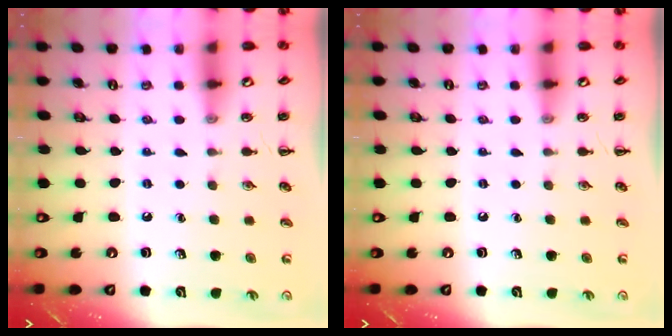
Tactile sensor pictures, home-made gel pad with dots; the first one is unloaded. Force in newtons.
{"total": 0.0}